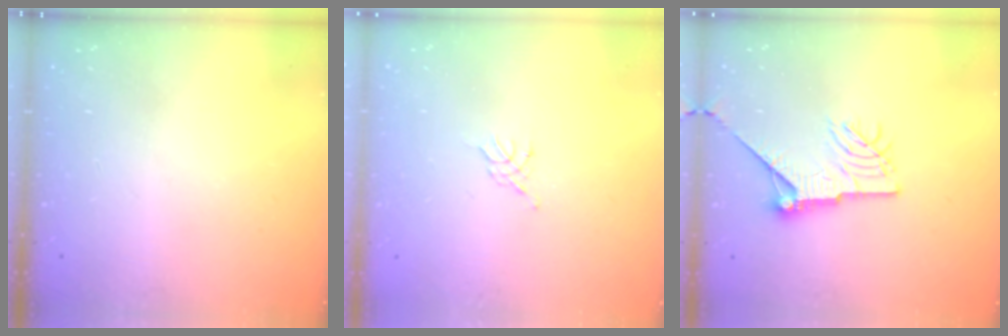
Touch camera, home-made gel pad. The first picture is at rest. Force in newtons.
{"total": 2.3, "press": 2.2, "slide": 0.5}
{"total": 12.8, "press": 12.8, "slide": 0.8}